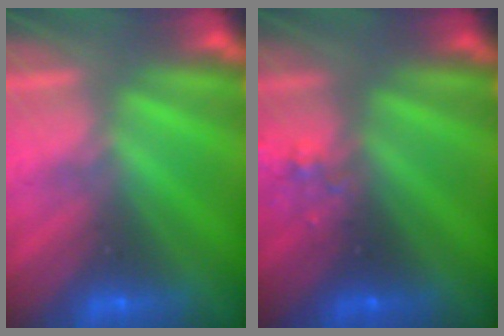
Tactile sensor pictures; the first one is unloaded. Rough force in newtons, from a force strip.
{"total": 2.3}